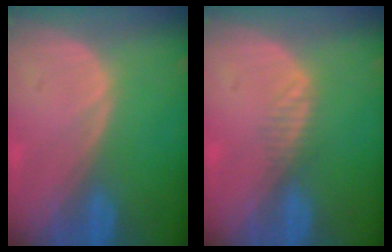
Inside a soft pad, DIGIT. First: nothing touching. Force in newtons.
{"total": 1.7, "press": 1.4, "slide": 1.0}